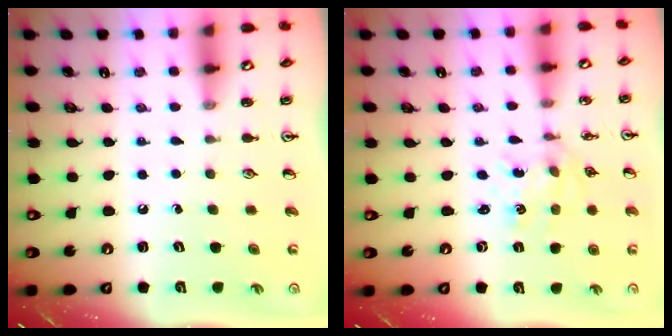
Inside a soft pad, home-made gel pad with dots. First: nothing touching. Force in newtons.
{"total": 1.5, "press": 1.5, "slide": 0.2}